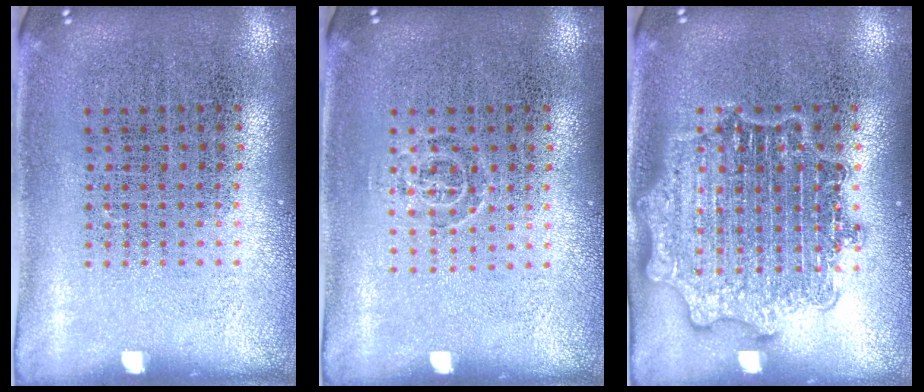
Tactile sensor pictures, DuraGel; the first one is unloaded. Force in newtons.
{"total": 0.7, "press": 0.5, "slide": 0.6}
{"total": 3.0, "press": 3.0, "slide": 0.5}